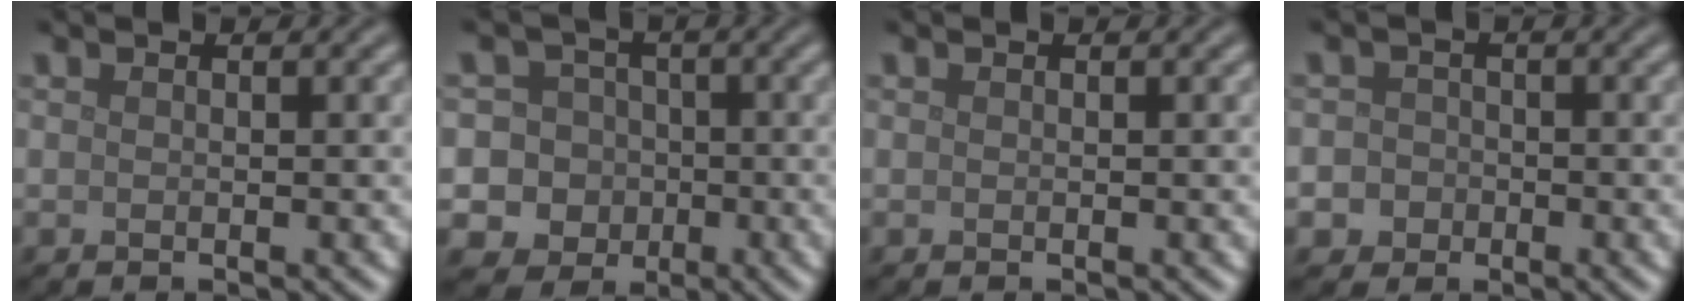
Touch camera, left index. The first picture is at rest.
{"total": 8.5, "force": [-1.7, 8.1, 2.2], "torque": [-0.030, 0.017, -0.064]}
{"total": 0.0}
{"total": 3.8, "force": [-1.3, 3.5, 0.8], "torque": [0.013, 0.004, -0.046]}